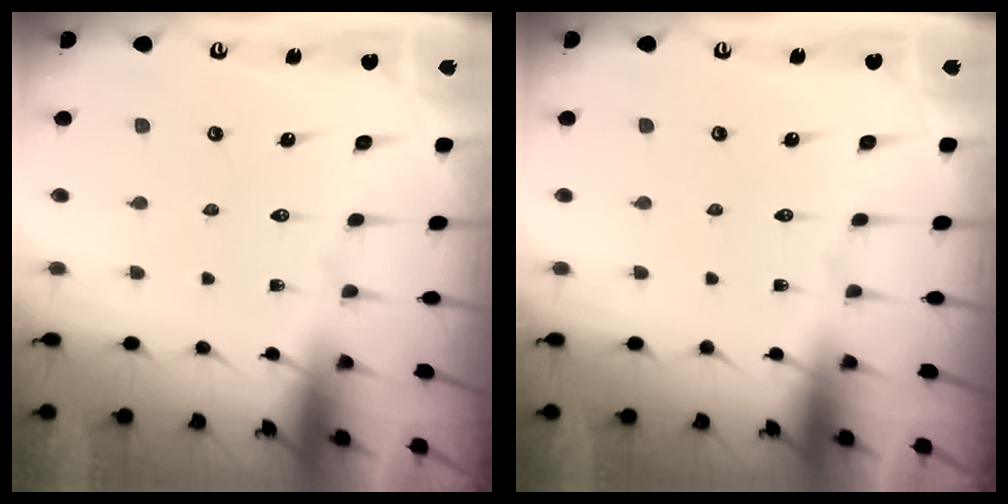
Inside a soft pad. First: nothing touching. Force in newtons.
{"total": 0.0}